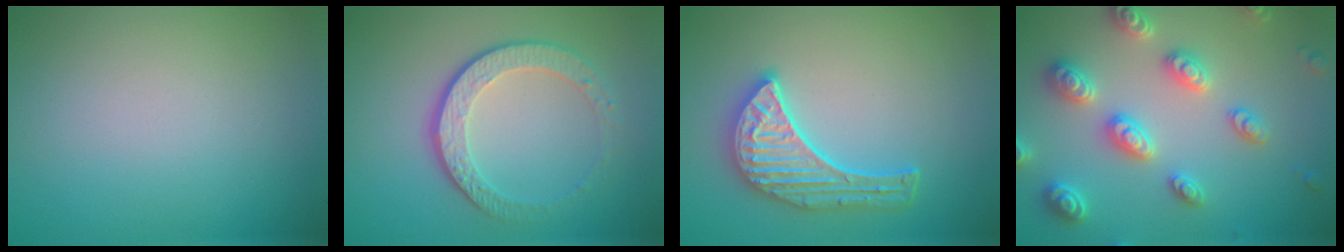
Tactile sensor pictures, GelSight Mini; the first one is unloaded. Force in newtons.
{"total": 4.4, "press": 3.0, "slide": 3.2}
{"total": 5.0, "press": 4.3, "slide": 2.7}
{"total": 5.0, "press": 4.8, "slide": 1.1}